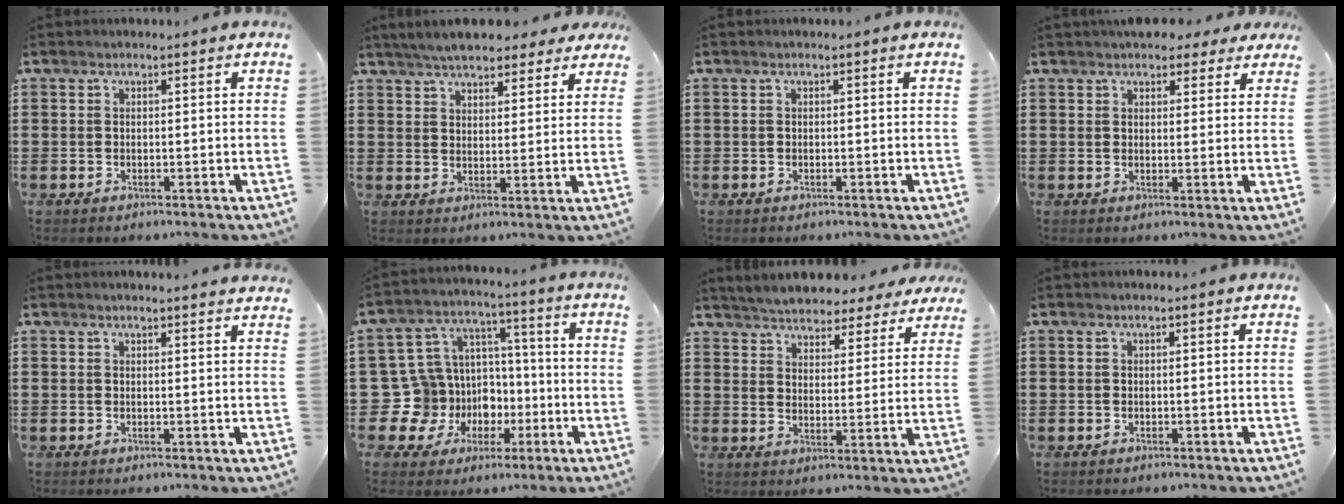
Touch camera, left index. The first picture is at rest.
{"total": 5.6, "force": [5.2, 1.3, 1.9], "torque": [-0.053, -0.003, 0.096]}
{"total": 0.0}
{"total": 3.8, "force": [3.2, 1.7, 1.2], "torque": [-0.024, 0.002, 0.058]}
{"total": 1.6, "force": [1.5, -0.2, 0.4], "torque": [-0.010, -0.002, 0.029]}
{"total": 12.3, "force": [-3.3, 11.3, 3.4], "torque": [-0.141, -0.015, -0.034]}
{"total": 4.7, "force": [4.7, 0.2, 0.1], "torque": [-0.027, -0.027, 0.081]}
{"total": 0.0}